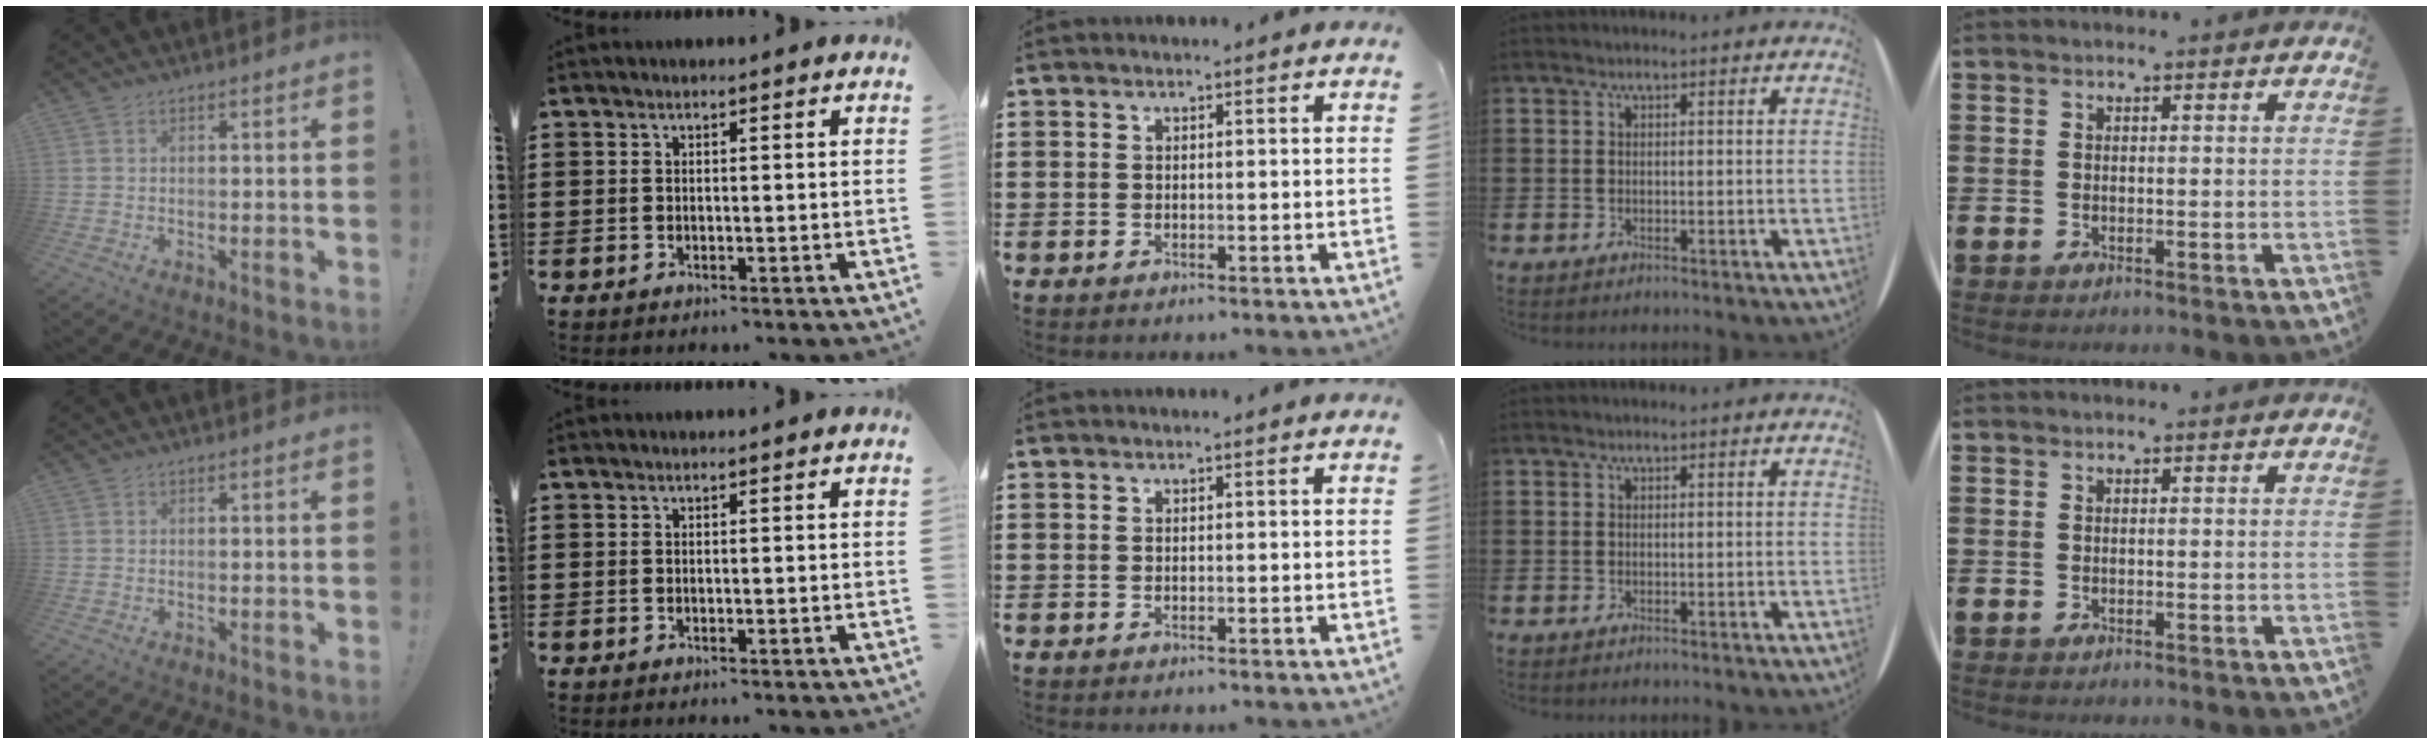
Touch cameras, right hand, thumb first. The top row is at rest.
{}